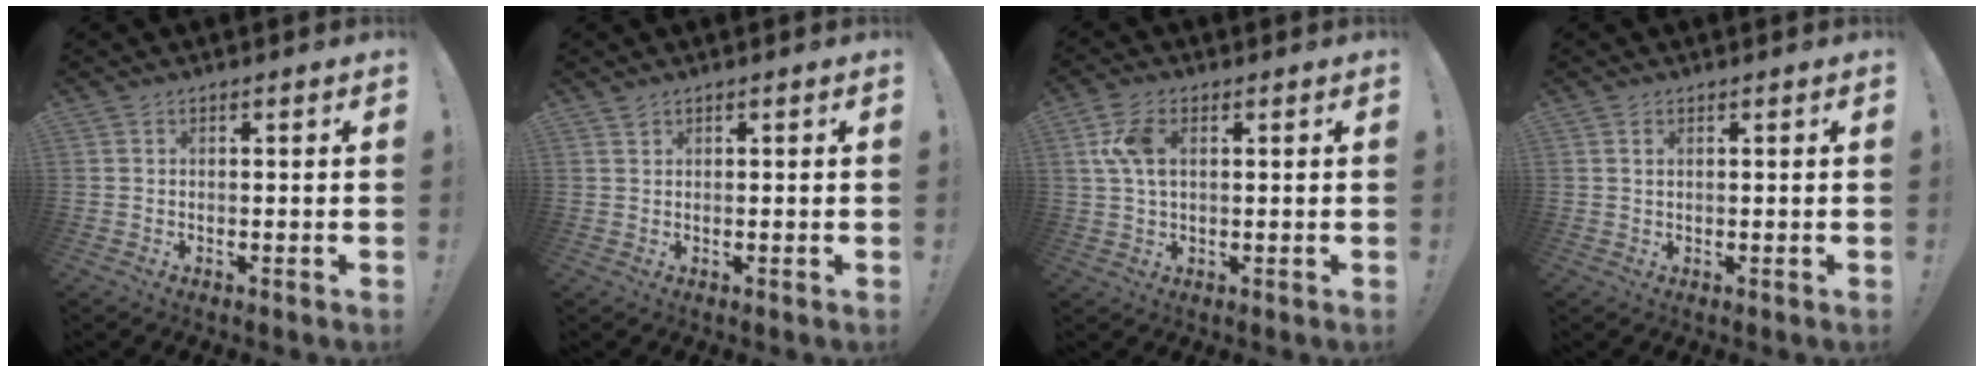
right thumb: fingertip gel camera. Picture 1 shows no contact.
{"total": 1.0, "force": [0.9, 0.3, 0.2], "torque": [0.004, -0.004, 0.016]}
{"total": 7.6, "force": [1.9, 4.3, 6.0], "torque": [-0.128, 0.007, 0.037]}
{"total": 0.8, "force": [0.4, 0.5, 0.5], "torque": [-0.011, 0.001, 0.007]}